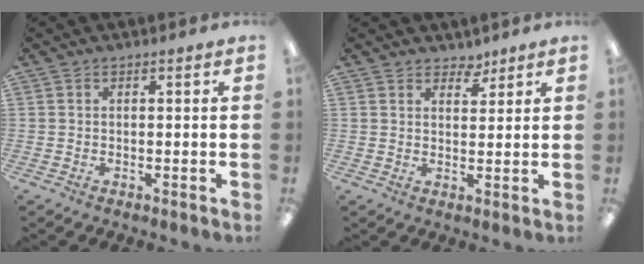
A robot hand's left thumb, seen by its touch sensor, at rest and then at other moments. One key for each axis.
{"total": 3.4, "fx": 2.9, "fy": 1.6, "fz": 0.4, "tx": 0.004, "ty": -0.017, "tz": 0.053}